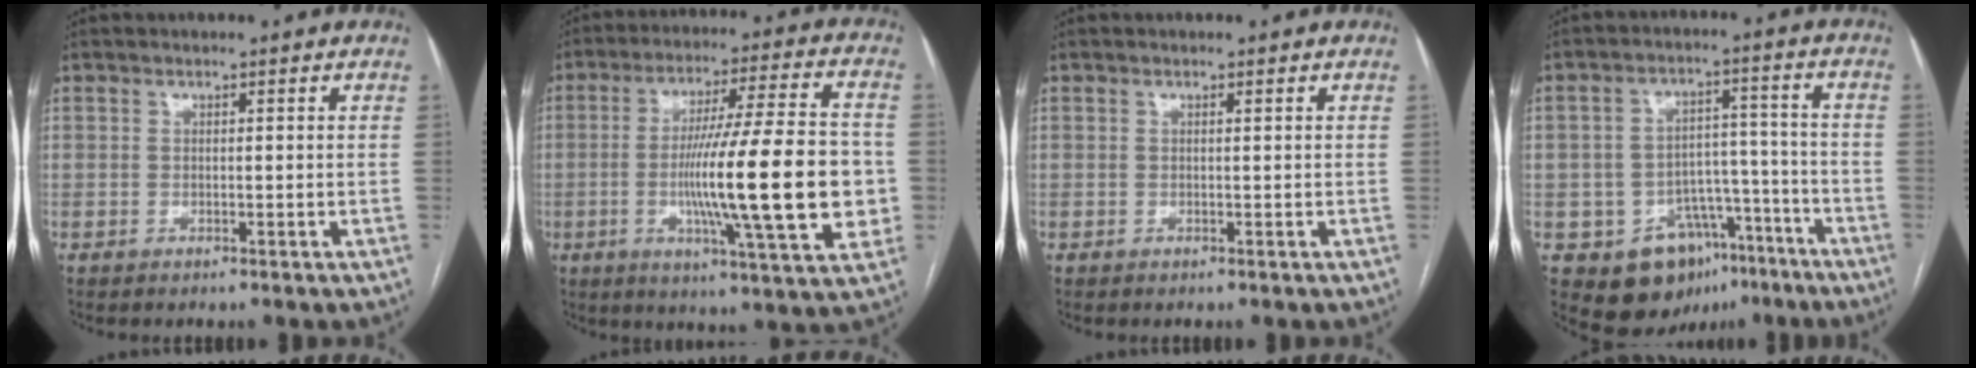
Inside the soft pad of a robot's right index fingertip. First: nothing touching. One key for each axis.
{"total": 20.9, "fx": -3.0, "fy": 1.6, "fz": 20.6, "tx": -0.301, "ty": 0.005, "tz": -0.046}
{"total": 0.0}
{"total": 12.5, "fx": -7.0, "fy": 9.1, "fz": 4.8, "tx": -0.050, "ty": 0.047, "tz": -0.091}